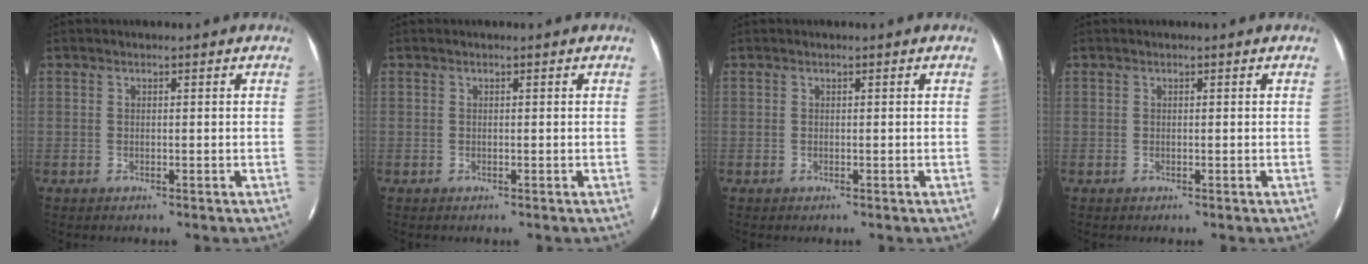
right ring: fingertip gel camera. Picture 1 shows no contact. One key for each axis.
{"total": 0.0}
{"total": 0.0}
{"total": 0.0}